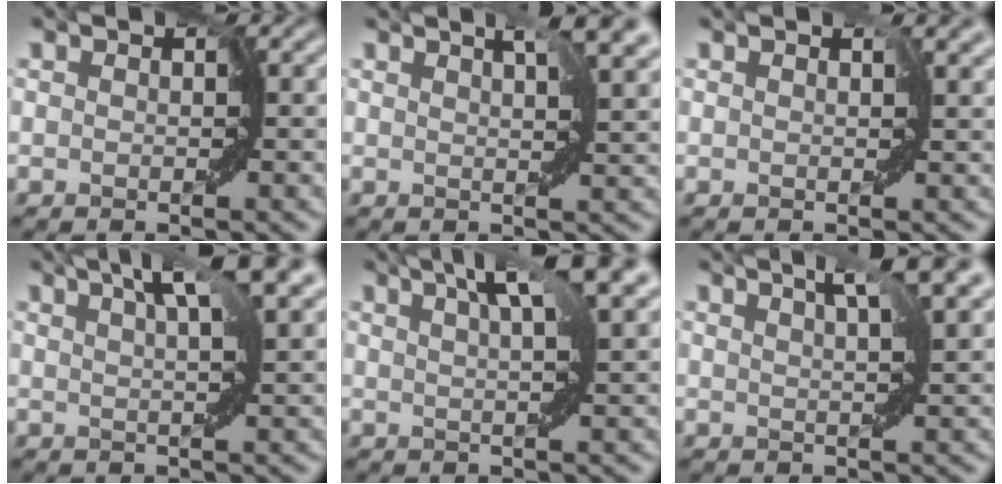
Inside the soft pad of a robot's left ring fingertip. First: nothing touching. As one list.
[{"total": 3.8, "force": [2.5, 0.5, 2.8], "torque": [-0.040, 0.003, 0.044]}, {"total": 1.7, "force": [0.9, 0.8, 1.2], "torque": [-0.014, 0.005, 0.009]}, {"total": 5.6, "force": [3.5, 0.3, 4.3], "torque": [-0.059, 0.019, 0.057]}, {"total": 5.7, "force": [3.5, 0.2, 4.5], "torque": [-0.061, 0.019, 0.058]}, {"total": 3.7, "force": [2.5, -0.1, 2.7], "torque": [-0.047, 0.008, 0.044]}]